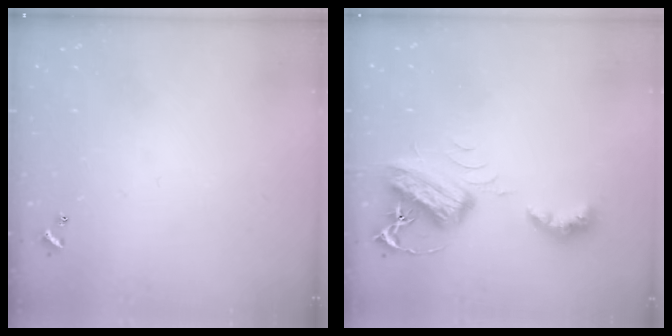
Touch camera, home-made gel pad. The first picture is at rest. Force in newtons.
{"total": 7.0, "press": 7.0, "slide": 0.1}